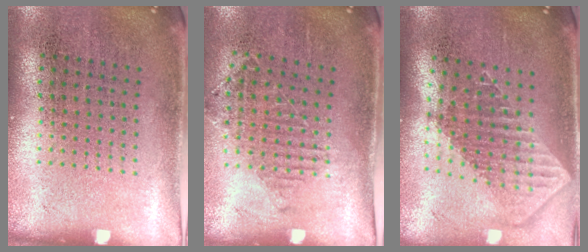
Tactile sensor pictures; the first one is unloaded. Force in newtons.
{"total": 1.2, "press": 1.1, "slide": 0.4}
{"total": 1.8, "press": 1.5, "slide": 1.1}